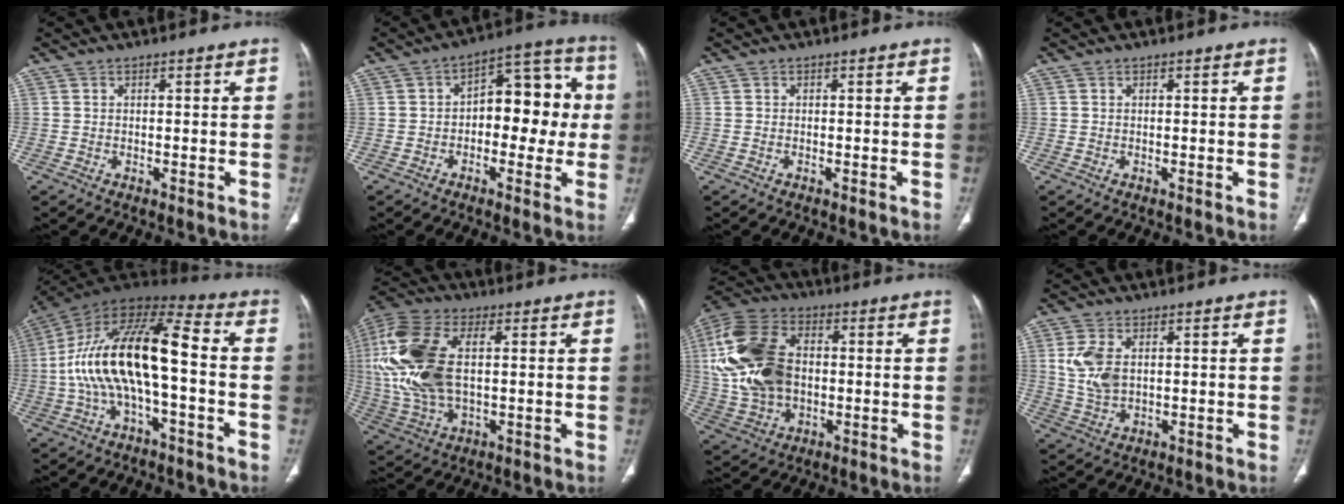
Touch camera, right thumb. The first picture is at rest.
{"total": 13.8, "force": [-0.1, 7.9, 11.2], "torque": [-0.100, 0.045, -0.012]}
{"total": 0.0}
{"total": 0.0}
{"total": 19.2, "force": [-2.2, 7.4, 17.6], "torque": [-0.341, 0.057, -0.042]}
{"total": 19.8, "force": [2.6, 10.6, 16.5], "torque": [-0.382, 0.005, 0.049]}
{"total": 20.5, "force": [1.2, 13.7, 15.2], "torque": [-0.315, 0.012, 0.028]}
{"total": 7.2, "force": [1.4, 4.3, 5.6], "torque": [-0.123, -0.002, 0.036]}